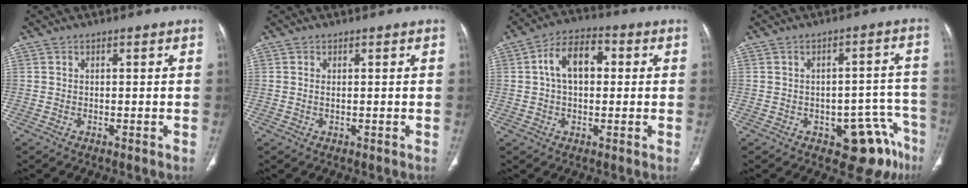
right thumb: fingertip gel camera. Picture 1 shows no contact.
{"total": 0.7, "force": [0.1, 0.3, 0.6], "torque": [-0.018, 0.002, 0.003]}
{"total": 9.6, "force": [1.4, 6.0, 7.3], "torque": [-0.121, 0.025, 0.018]}
{"total": 10.5, "force": [-6.1, 5.4, 6.7], "torque": [-0.032, 0.048, -0.074]}